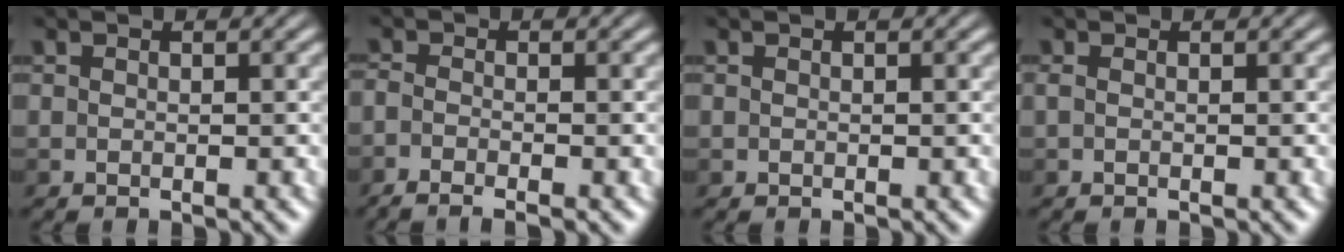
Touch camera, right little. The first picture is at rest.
{"total": 3.3, "force": [-1.6, 1.4, 2.5], "torque": [-0.059, 0.001, -0.036]}
{"total": 0.0}
{"total": 0.8, "force": [0.1, 0.4, 0.6], "torque": [-0.015, 0.001, 0.000]}